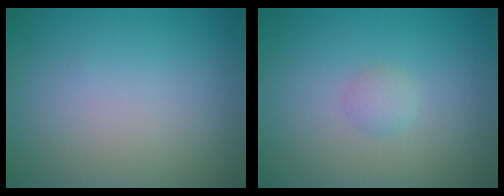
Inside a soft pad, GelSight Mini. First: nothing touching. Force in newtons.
{"total": 1.0, "press": 1.0, "slide": 0.1}